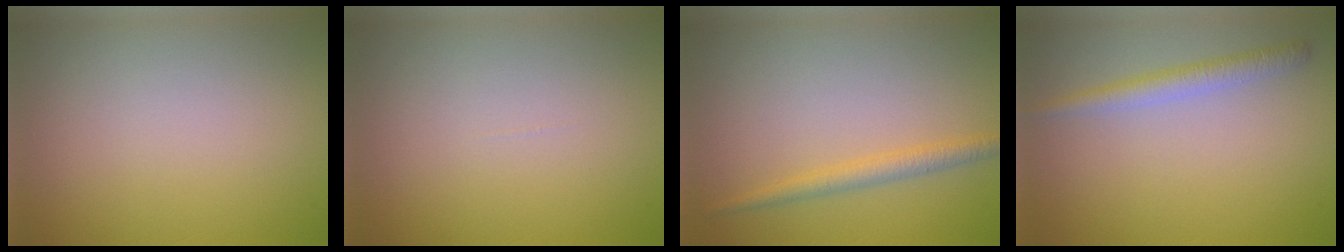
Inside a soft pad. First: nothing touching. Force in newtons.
{"total": 0.0}
{"total": 1.9, "press": 1.9, "slide": 0.0}
{"total": 2.1, "press": 2.1, "slide": 0.1}